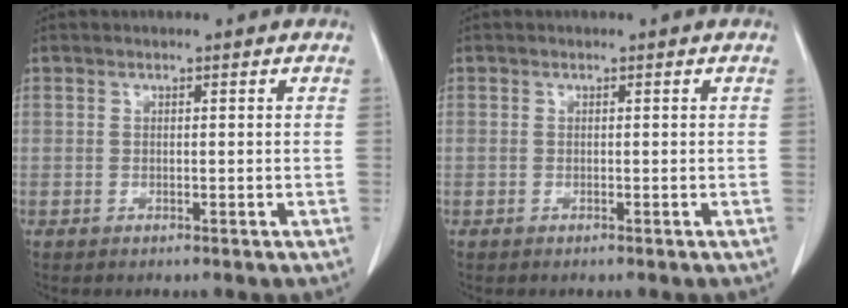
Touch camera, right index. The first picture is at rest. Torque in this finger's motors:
{"motor_torque": [0.27, 0.07, 0.19, 0.06]}